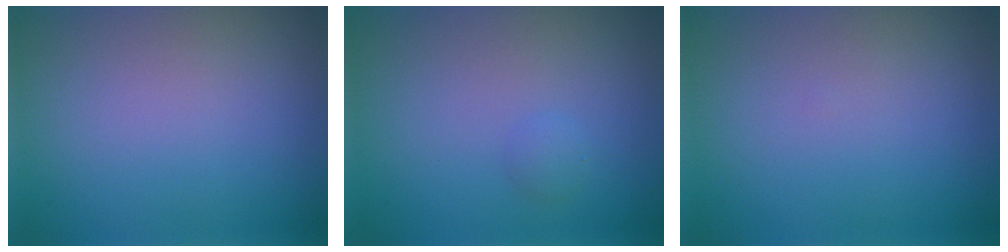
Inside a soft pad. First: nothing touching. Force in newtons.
{"total": 0.8, "press": 0.8, "slide": 0.1}
{"total": 0.0}